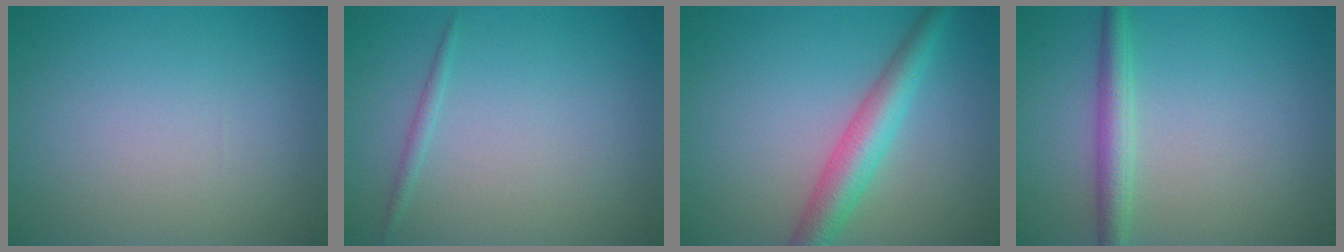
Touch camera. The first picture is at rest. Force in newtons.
{"total": 0.8, "press": 0.8, "slide": 0.1}
{"total": 4.5, "press": 4.5, "slide": 0.1}
{"total": 2.7, "press": 2.7, "slide": 0.0}